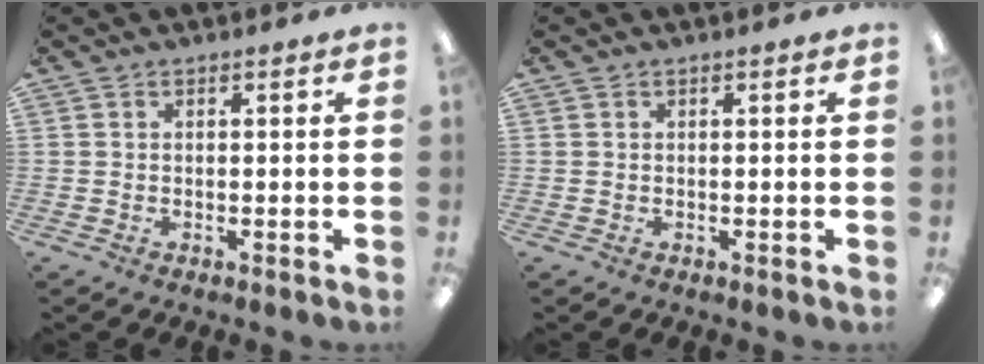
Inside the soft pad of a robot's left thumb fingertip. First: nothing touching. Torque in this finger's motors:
{"motor_torque": [-0.08, 0.00, -0.09, 0.00, 0.00]}